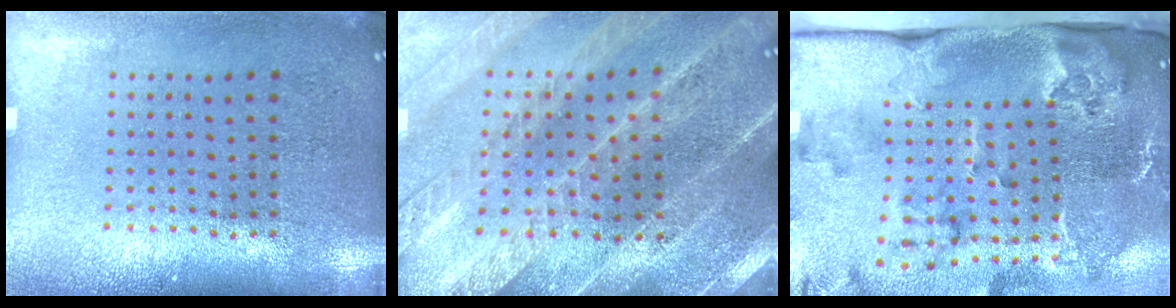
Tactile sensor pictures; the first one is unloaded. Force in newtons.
{"total": 2.8, "press": 2.7, "slide": 0.4}
{"total": 3.9, "press": 2.6, "slide": 2.9}